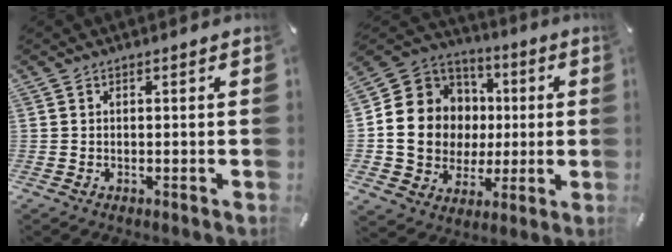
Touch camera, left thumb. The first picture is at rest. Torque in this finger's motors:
{"motor_torque": [1.75, 3.26, 0.52, -0.01, 0.16]}